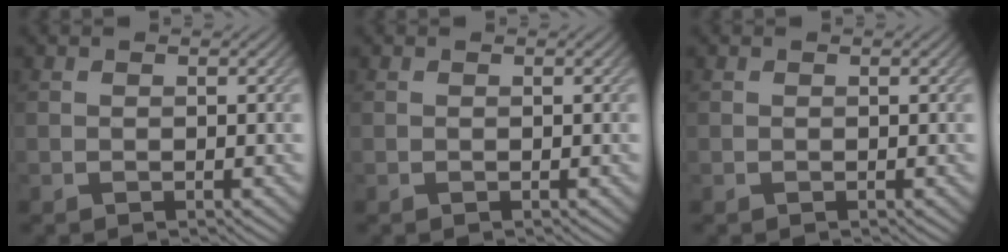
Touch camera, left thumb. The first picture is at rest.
{"total": 0.0}
{"total": 0.0}